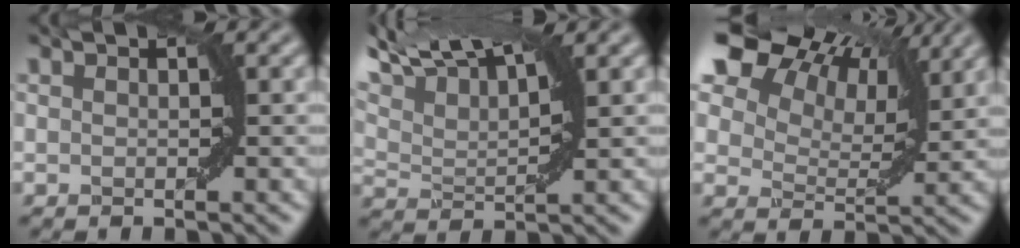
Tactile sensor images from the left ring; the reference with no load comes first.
{"total": 9.7, "force": [7.7, 2.3, 5.4], "torque": [-0.110, 0.031, 0.110]}
{"total": 12.9, "force": [8.1, 6.8, 7.4], "torque": [-0.148, 0.033, 0.120]}